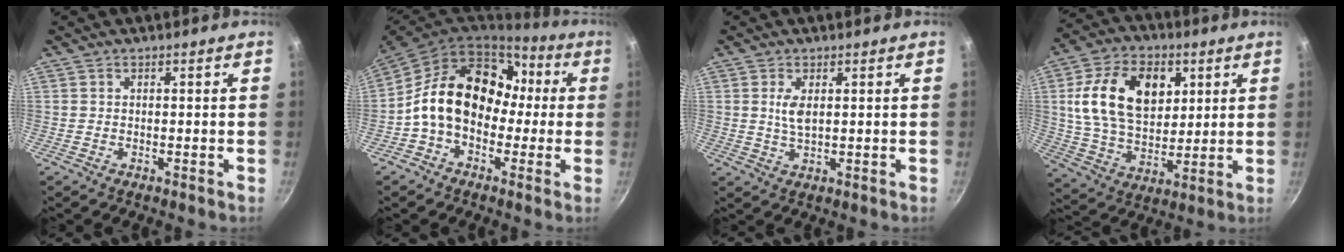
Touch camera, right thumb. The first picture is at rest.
{"total": 18.5, "force": [0.1, 13.7, 12.4], "torque": [-0.181, 0.055, -0.012]}
{"total": 3.5, "force": [0.9, 1.6, 3.0], "torque": [-0.055, -0.009, 0.019]}
{"total": 18.7, "force": [5.1, 12.4, 13.0], "torque": [-0.210, -0.007, 0.088]}